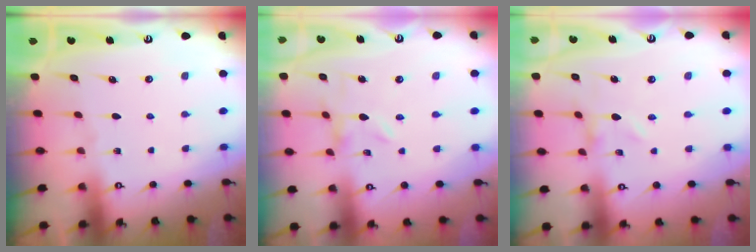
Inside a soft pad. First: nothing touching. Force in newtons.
{"total": 0.0}
{"total": 0.0}